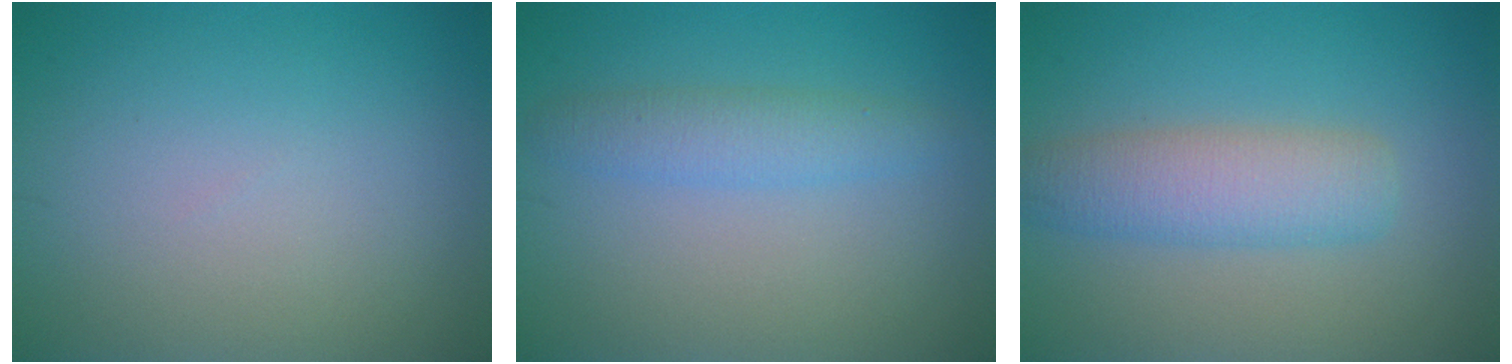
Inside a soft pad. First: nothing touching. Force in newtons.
{"total": 2.5, "press": 2.5, "slide": 0.1}
{"total": 4.4, "press": 4.4, "slide": 0.1}